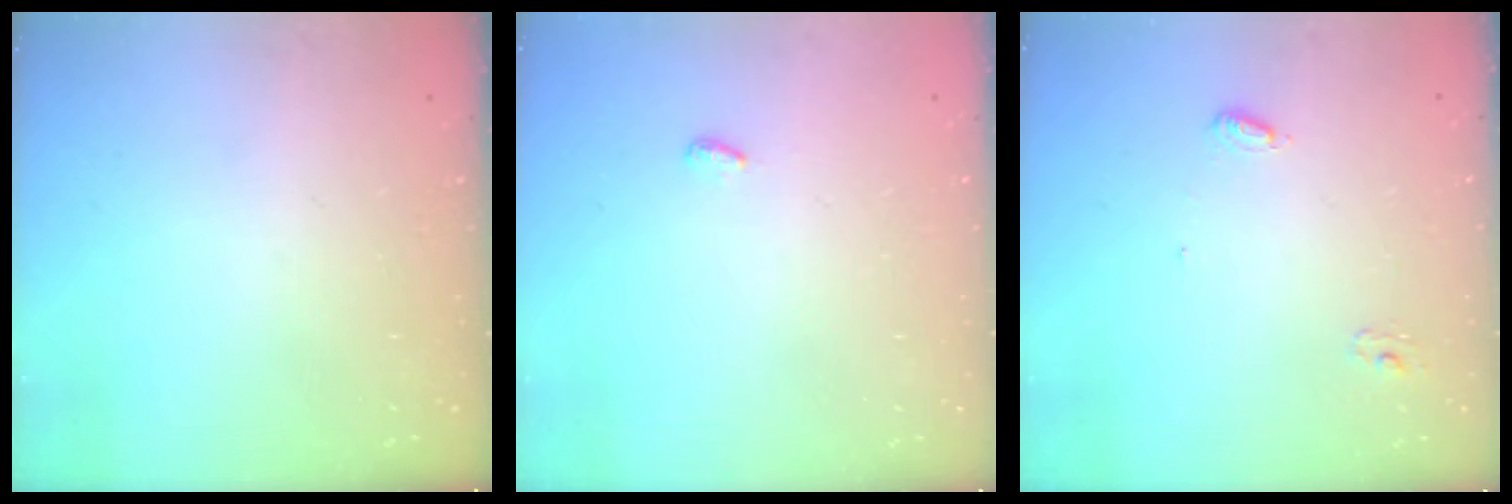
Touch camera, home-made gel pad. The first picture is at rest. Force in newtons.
{"total": 3.6, "press": 3.6, "slide": 0.4}
{"total": 4.2, "press": 4.2, "slide": 0.3}